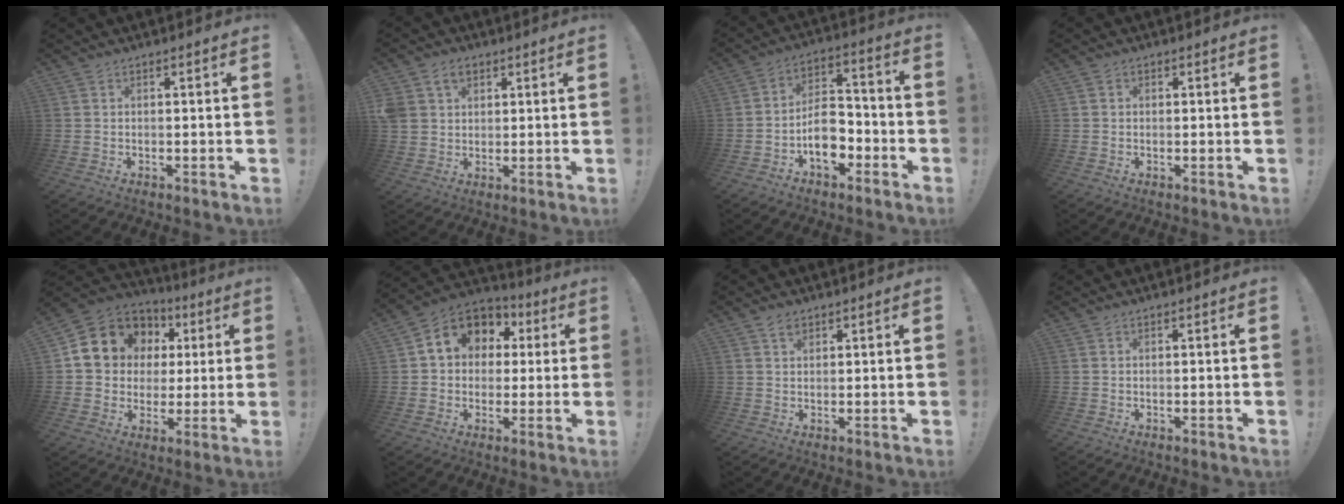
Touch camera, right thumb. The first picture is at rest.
{"total": 7.4, "force": [3.4, 5.6, 3.4], "torque": [-0.058, -0.002, 0.071]}
{"total": 11.4, "force": [-4.7, 7.5, 7.2], "torque": [-0.114, 0.031, -0.080]}
{"total": 0.9, "force": [-0.1, 0.9, 0.3], "torque": [-0.004, 0.003, -0.002]}
{"total": 13.3, "force": [4.6, 11.6, 4.4], "torque": [-0.061, -0.023, 0.105]}
{"total": 10.6, "force": [3.3, 8.8, 4.8], "torque": [-0.071, -0.015, 0.064]}
{"total": 2.1, "force": [1.5, 1.3, 0.9], "torque": [0.001, -0.010, 0.023]}
{"total": 0.0}